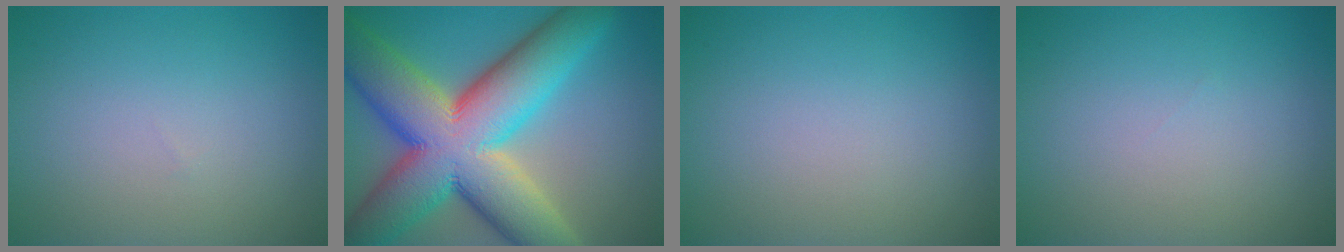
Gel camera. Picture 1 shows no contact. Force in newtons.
{"total": 17.1, "press": 17.1, "slide": 0.7}
{"total": 0.0}
{"total": 0.0}